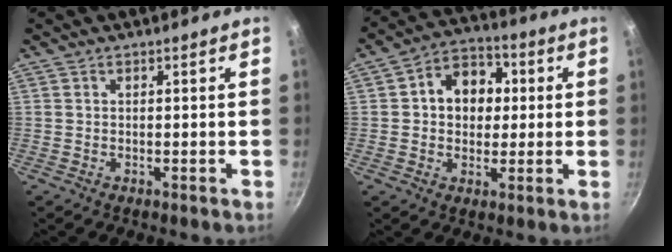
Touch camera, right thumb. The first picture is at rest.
{"total": 11.0, "force": [1.6, 8.6, 6.7], "torque": [-0.058, 0.015, 0.010]}